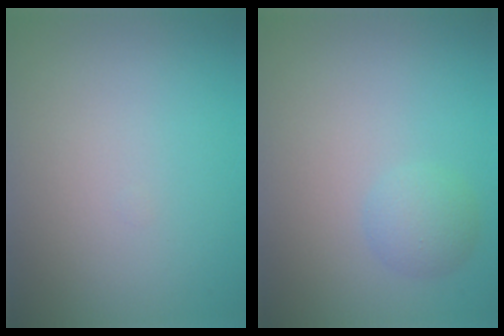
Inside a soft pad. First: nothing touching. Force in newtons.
{"total": 1.9, "press": 1.9, "slide": 0.1}